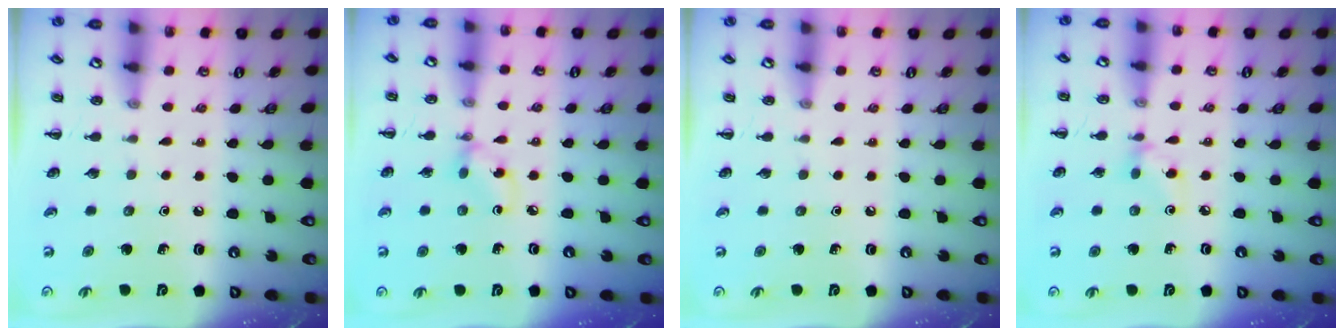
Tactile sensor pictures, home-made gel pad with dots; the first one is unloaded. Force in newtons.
{"total": 2.9, "press": 2.9, "slide": 0.3}
{"total": 0.0}
{"total": 3.9, "press": 3.6, "slide": 1.5}